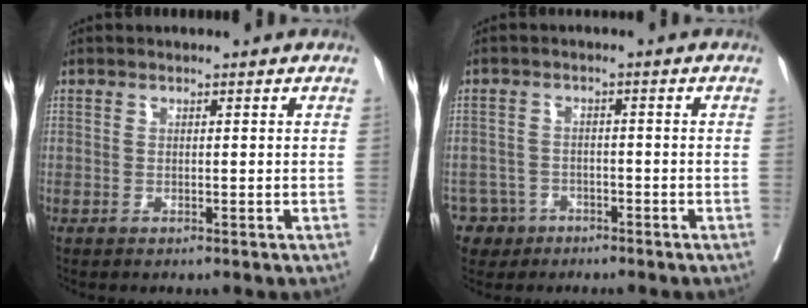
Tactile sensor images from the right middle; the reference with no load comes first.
{"total": 4.8, "force": [-3.0, 3.8, -0.2], "torque": [0.002, 0.010, -0.047]}